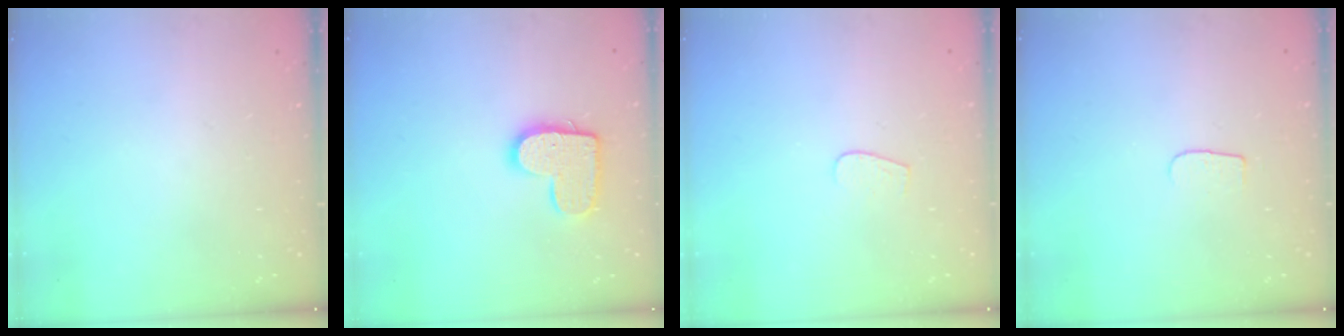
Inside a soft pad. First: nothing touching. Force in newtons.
{"total": 12.0, "press": 11.9, "slide": 0.6}
{"total": 3.3, "press": 3.3, "slide": 0.2}
{"total": 4.2, "press": 4.2, "slide": 0.4}